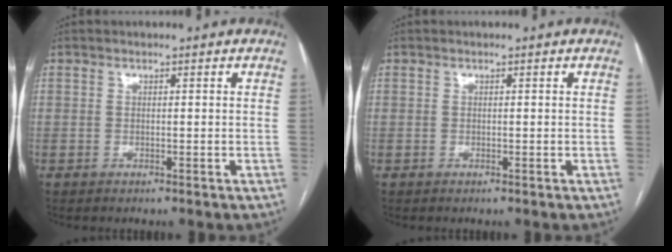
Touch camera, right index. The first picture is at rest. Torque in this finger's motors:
{"motor_torque": [0.01, 0.01, 0.00, 0.00]}